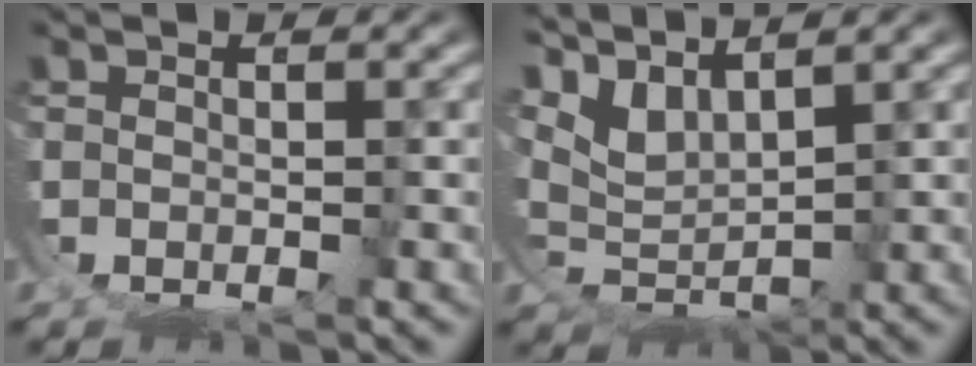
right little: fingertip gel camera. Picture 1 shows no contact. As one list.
[{"total": 8.7, "force": [1.7, 6.6, 5.5], "torque": [-0.134, -0.028, 0.031]}]